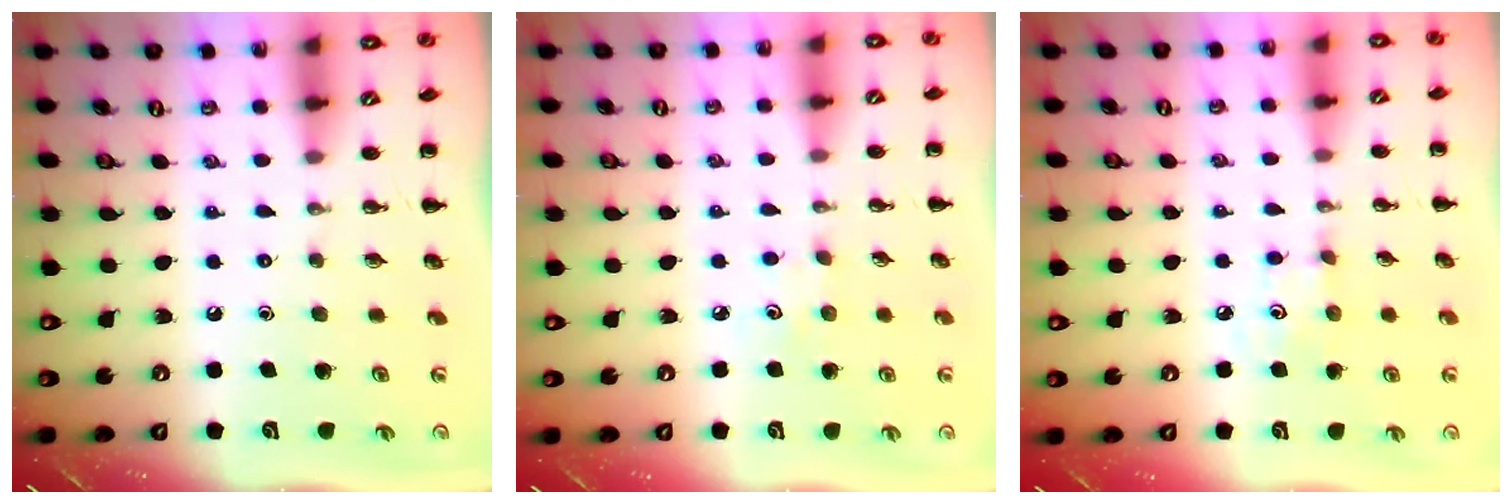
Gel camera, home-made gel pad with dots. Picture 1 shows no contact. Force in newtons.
{"total": 4.0, "press": 3.8, "slide": 1.0}
{"total": 4.8, "press": 4.6, "slide": 1.2}